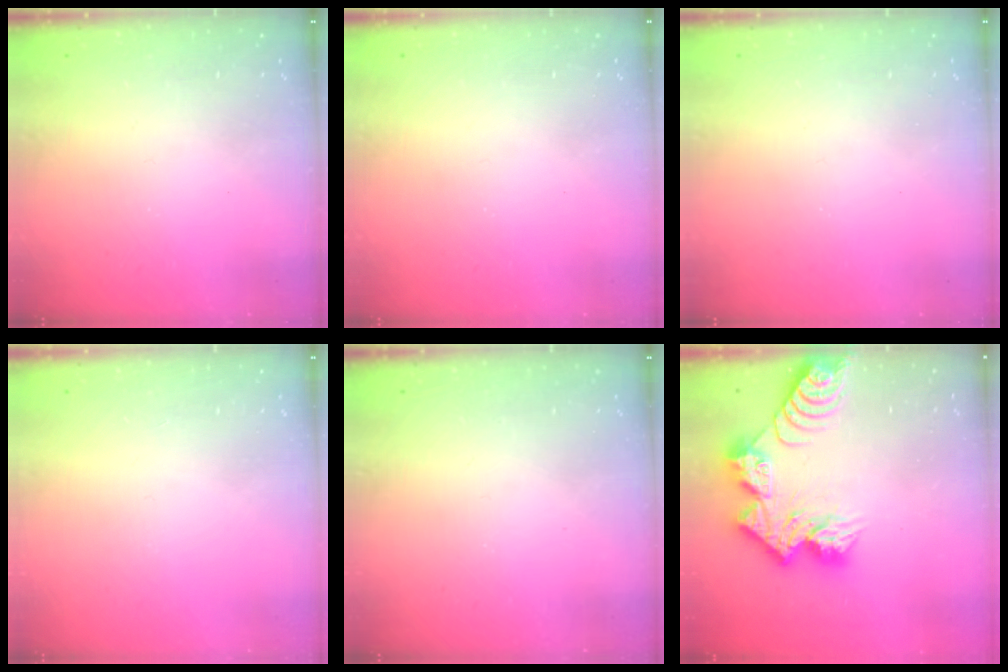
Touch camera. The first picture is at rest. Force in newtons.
{"total": 0.0}
{"total": 0.0}
{"total": 0.0}
{"total": 0.0}
{"total": 13.5, "press": 13.5, "slide": 1.1}